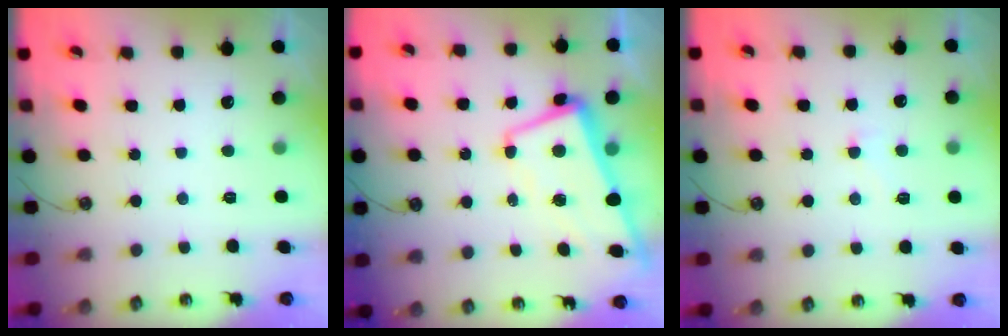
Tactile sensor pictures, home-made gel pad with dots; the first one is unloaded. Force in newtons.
{"total": 1.8, "press": 1.3, "slide": 1.2}
{"total": 4.0, "press": 3.9, "slide": 0.9}